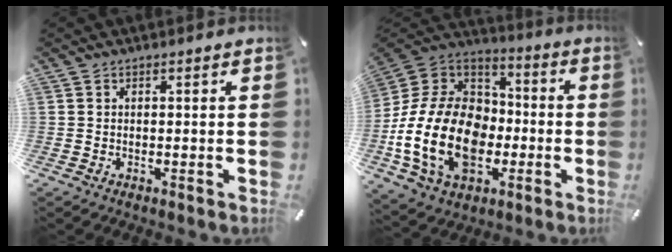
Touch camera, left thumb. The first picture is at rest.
{"total": 23.2, "force": [-6.7, 16.3, 15.0], "torque": [-0.324, 0.027, -0.105]}